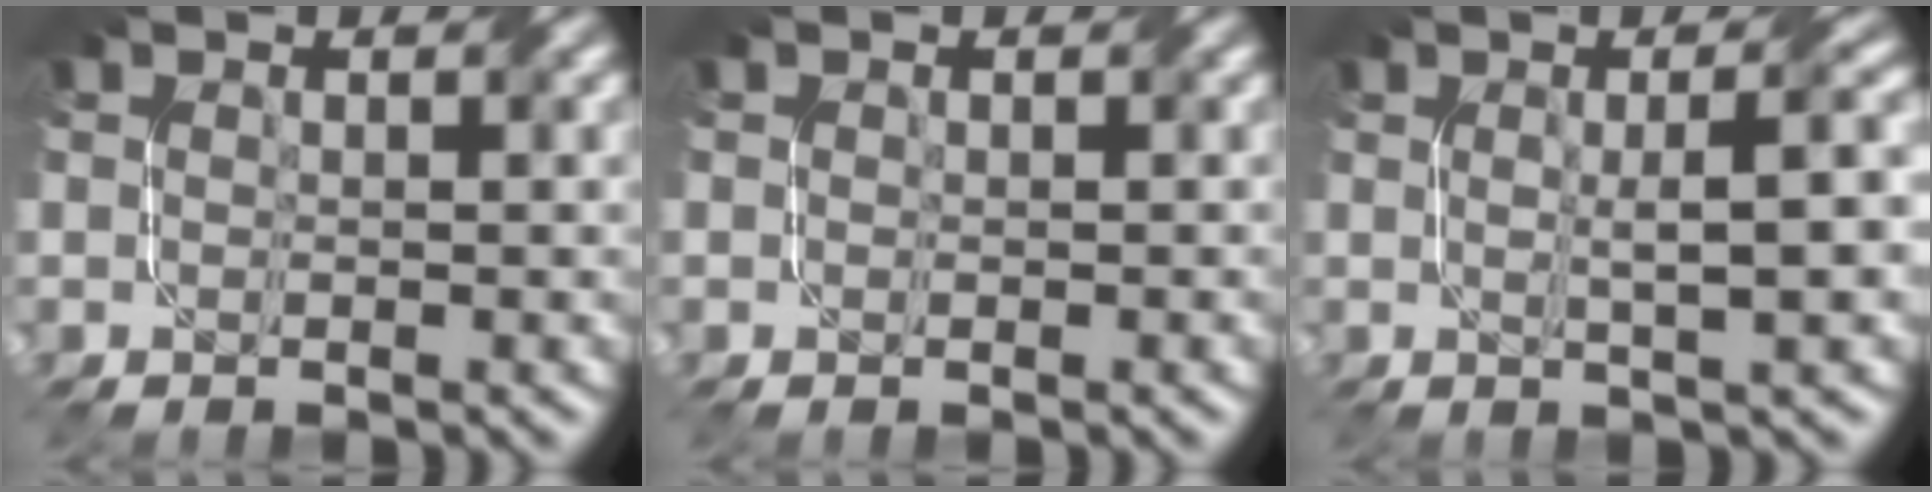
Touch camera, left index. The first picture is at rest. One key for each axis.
{"total": 0.6, "fx": 0.3, "fy": 0.6, "fz": 0.0, "tx": 0.003, "ty": -0.002, "tz": 0.000}
{"total": 4.8, "fx": 0.4, "fy": 1.1, "fz": 4.7, "tx": -0.062, "ty": 0.012, "tz": 0.007}